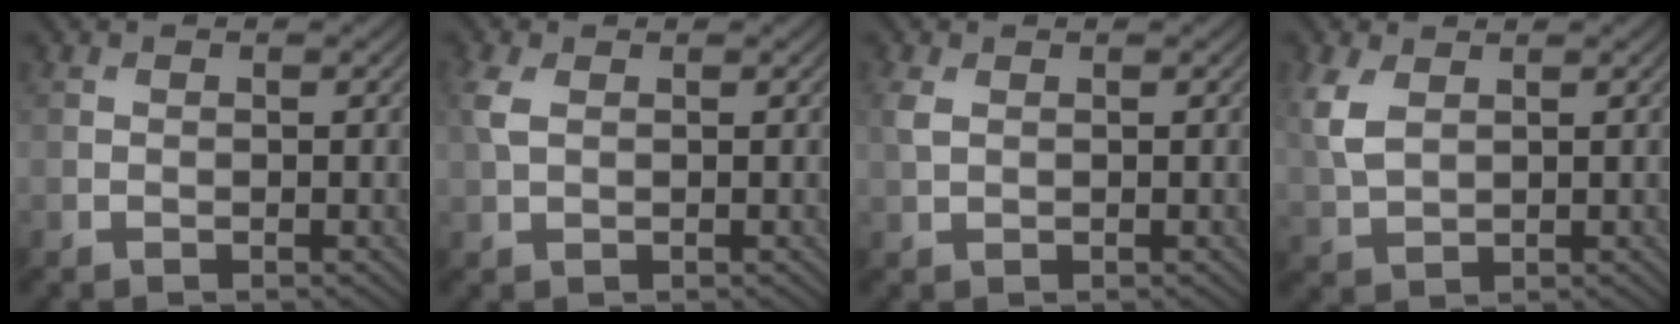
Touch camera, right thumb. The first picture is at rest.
{"total": 2.6, "force": [0.7, 1.5, 2.0], "torque": [-0.061, 0.005, 0.013]}
{"total": 1.8, "force": [0.6, 1.1, 1.3], "torque": [-0.044, 0.003, 0.013]}
{"total": 4.7, "force": [1.7, 2.7, 3.4], "torque": [-0.100, 0.004, 0.035]}